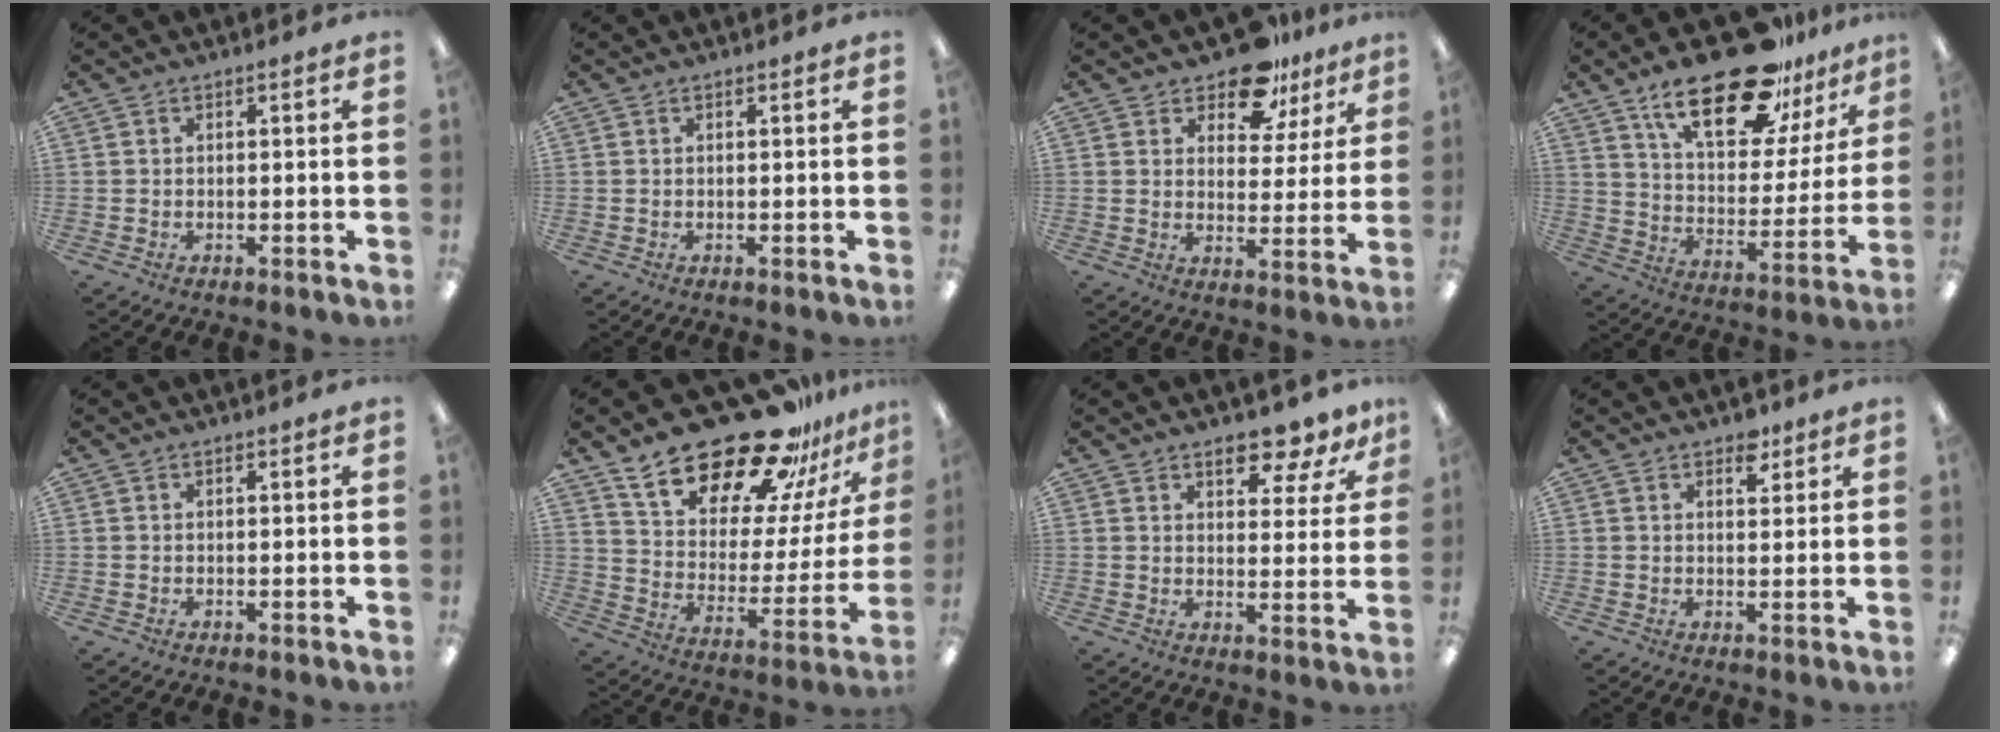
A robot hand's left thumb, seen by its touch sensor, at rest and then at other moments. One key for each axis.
{"total": 0.0}
{"total": 11.2, "fx": 8.7, "fy": 5.6, "fz": 4.3, "tx": -0.063, "ty": -0.053, "tz": 0.160}
{"total": 24.9, "fx": 17.0, "fy": 10.2, "fz": 15.2, "tx": -0.234, "ty": -0.101, "tz": 0.288}
{"total": 0.0}
{"total": 26.8, "fx": 20.6, "fy": 11.0, "fz": 13.1, "tx": -0.202, "ty": -0.141, "tz": 0.357}
{"total": 8.4, "fx": 6.7, "fy": 2.9, "fz": 4.1, "tx": -0.035, "ty": -0.047, "tz": 0.111}
{"total": 4.2, "fx": 2.9, "fy": 2.3, "fz": 2.0, "tx": -0.004, "ty": -0.015, "tz": 0.044}